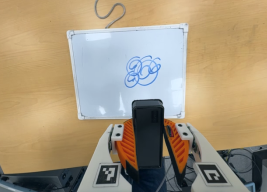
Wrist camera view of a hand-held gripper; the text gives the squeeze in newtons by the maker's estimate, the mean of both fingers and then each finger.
{"total": 6.9, "left": 6.7, "right": 7.0}